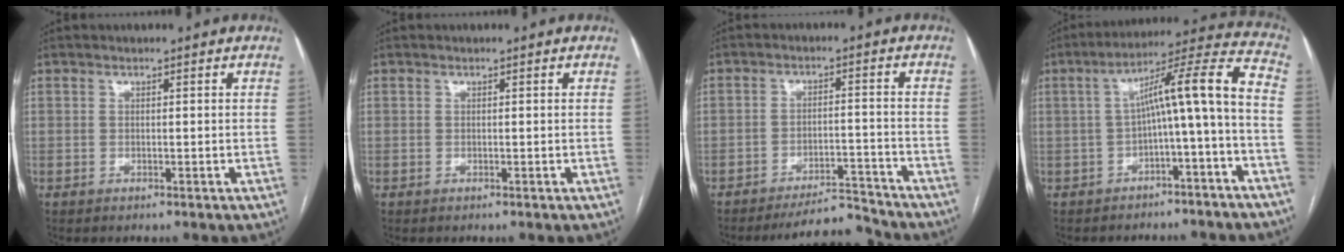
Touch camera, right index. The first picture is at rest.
{"total": 0.0}
{"total": 6.5, "force": [-6.4, 0.6, 0.4], "torque": [0.002, 0.015, -0.102]}
{"total": 11.6, "force": [-2.5, 0.1, 11.3], "torque": [-0.163, 0.045, -0.036]}